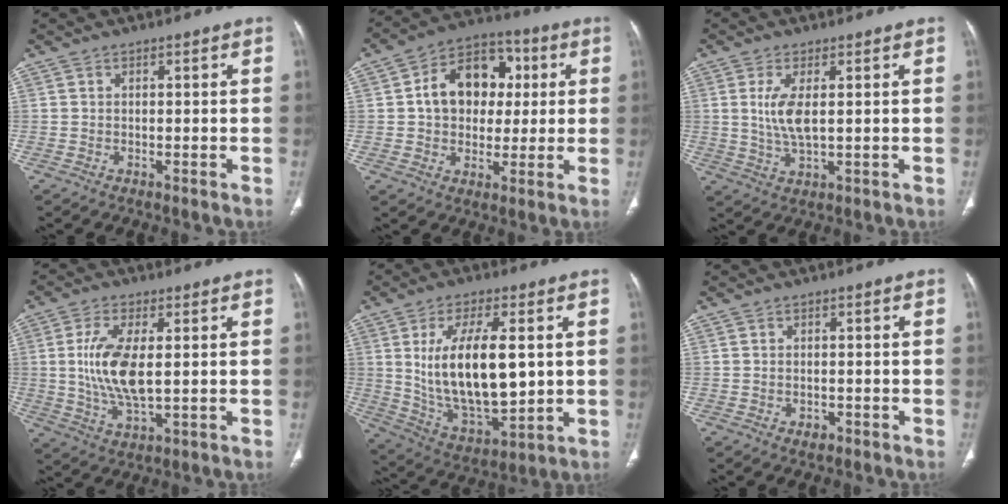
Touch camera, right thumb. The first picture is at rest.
{"total": 14.4, "force": [2.0, 11.0, 9.1], "torque": [-0.101, 0.018, 0.025]}
{"total": 6.0, "force": [1.0, 2.2, 5.5], "torque": [-0.124, -0.013, 0.024]}
{"total": 10.8, "force": [0.9, 4.4, 9.8], "torque": [-0.206, -0.014, 0.021]}
{"total": 18.8, "force": [2.4, 8.4, 16.6], "torque": [-0.279, -0.019, 0.058]}
{"total": 1.7, "force": [-0.9, 1.2, 0.8], "torque": [-0.010, 0.006, -0.010]}